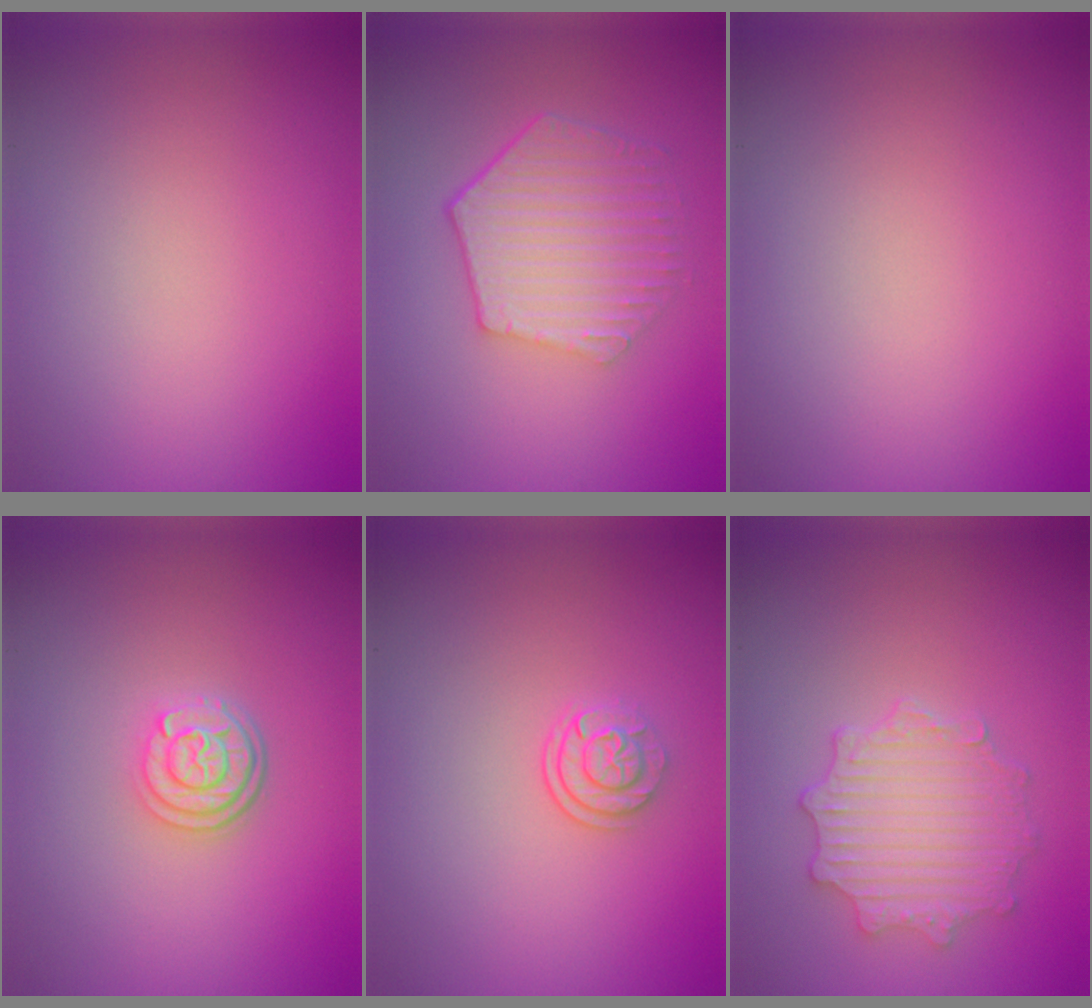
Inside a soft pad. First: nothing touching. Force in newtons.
{"total": 5.9, "press": 4.3, "slide": 4.0}
{"total": 0.0}
{"total": 3.0, "press": 2.4, "slide": 1.8}
{"total": 2.2, "press": 1.7, "slide": 1.4}
{"total": 4.1, "press": 3.6, "slide": 2.0}